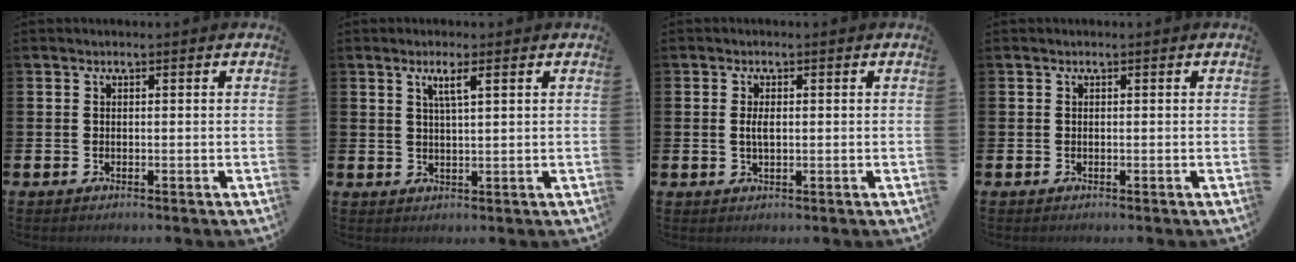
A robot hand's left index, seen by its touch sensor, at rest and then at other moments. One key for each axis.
{"total": 2.8, "fx": 1.7, "fy": 0.4, "fz": 2.2, "tx": -0.044, "ty": 0.003, "tz": 0.028}
{"total": 2.0, "fx": 0.1, "fy": 0.8, "fz": 1.8, "tx": -0.027, "ty": 0.001, "tz": -0.002}
{"total": 0.0}